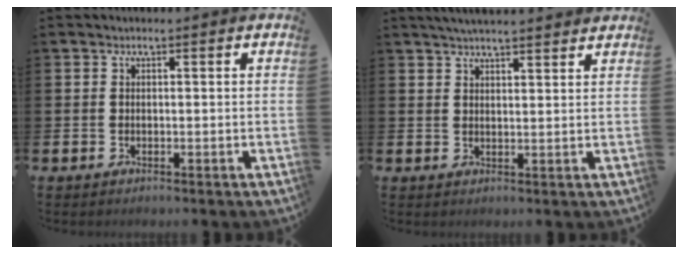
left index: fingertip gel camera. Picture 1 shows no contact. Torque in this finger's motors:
{"motor_torque": [0.97, -1.17, 0.57, 0.04]}